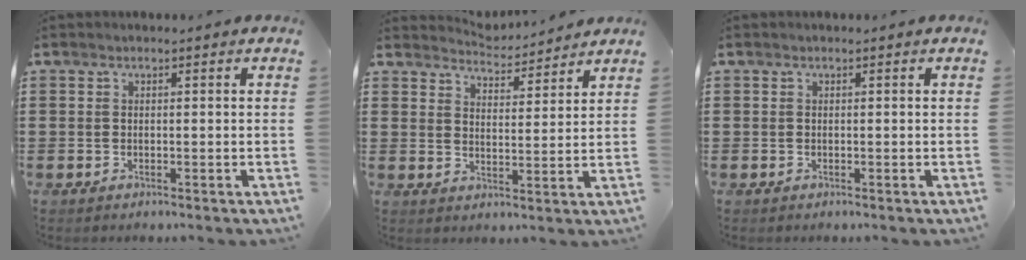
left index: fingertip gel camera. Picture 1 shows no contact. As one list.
[{"total": 4.1, "force": [4.1, 0.0, 0.1], "torque": [-0.019, -0.023, 0.071]}, {"total": 0.0}]